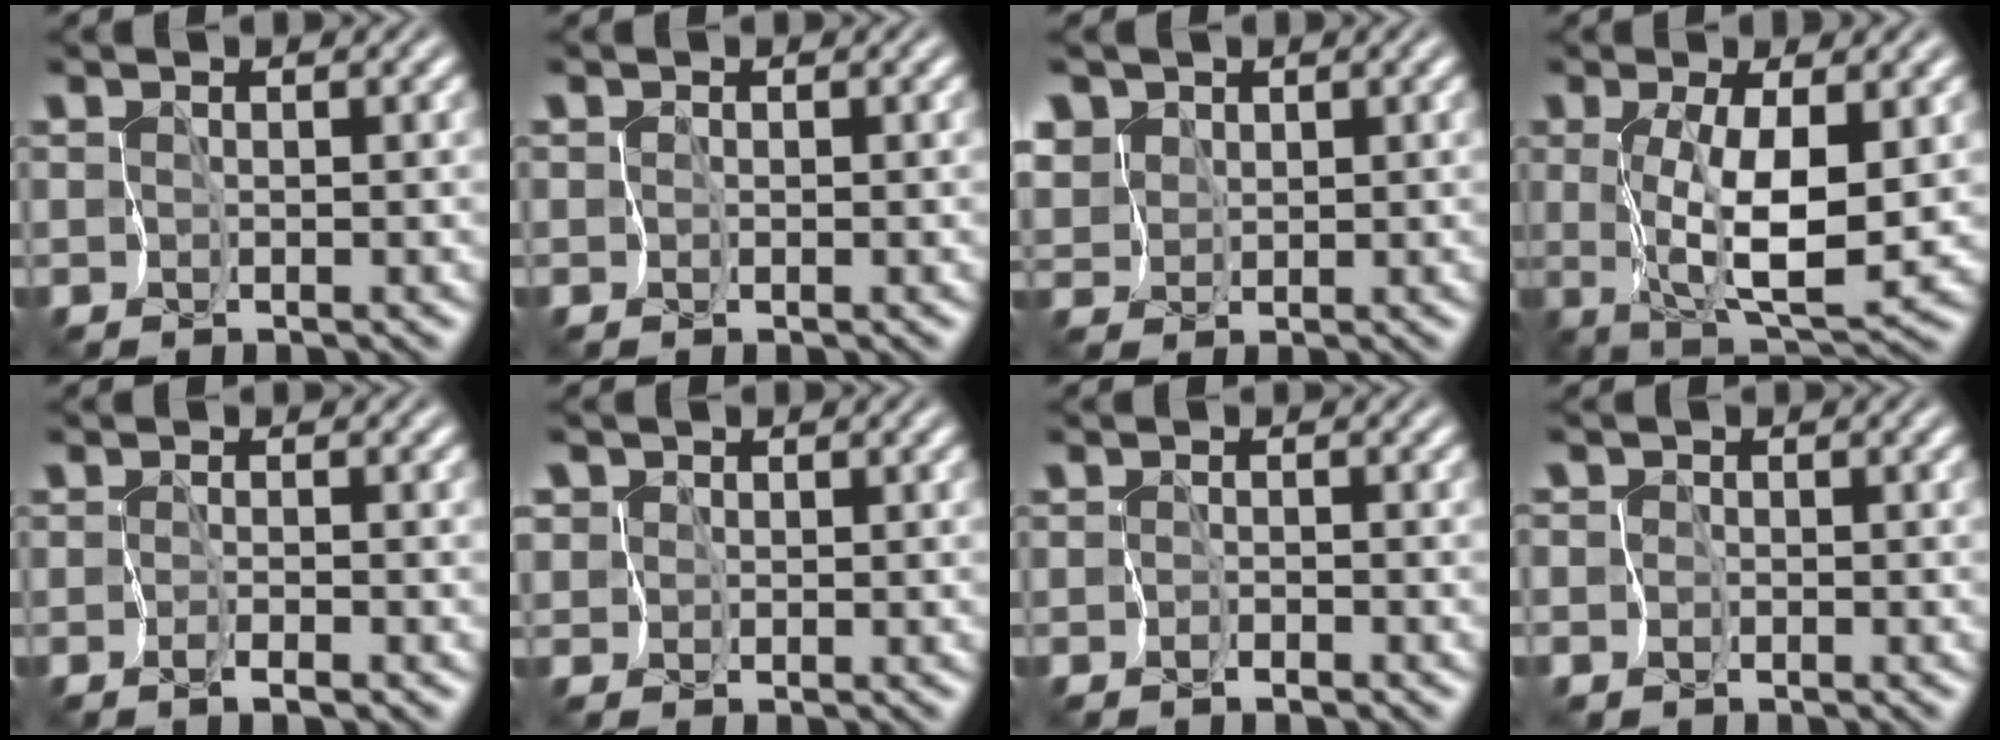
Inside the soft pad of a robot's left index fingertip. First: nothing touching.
{"total": 0.0}
{"total": 4.1, "force": [2.0, 3.4, 1.1], "torque": [-0.057, 0.011, 0.038]}
{"total": 6.0, "force": [0.5, 2.0, 5.6], "torque": [-0.110, -0.013, 0.016]}
{"total": 0.9, "force": [-0.8, 0.0, 0.5], "torque": [-0.010, -0.001, -0.018]}
{"total": 2.4, "force": [0.9, 2.2, 0.5], "torque": [-0.007, 0.013, 0.008]}
{"total": 0.8, "force": [-0.8, 0.2, -0.1], "torque": [0.004, -0.003, -0.019]}
{"total": 1.9, "force": [-0.5, 1.8, 0.1], "torque": [0.012, 0.009, -0.027]}